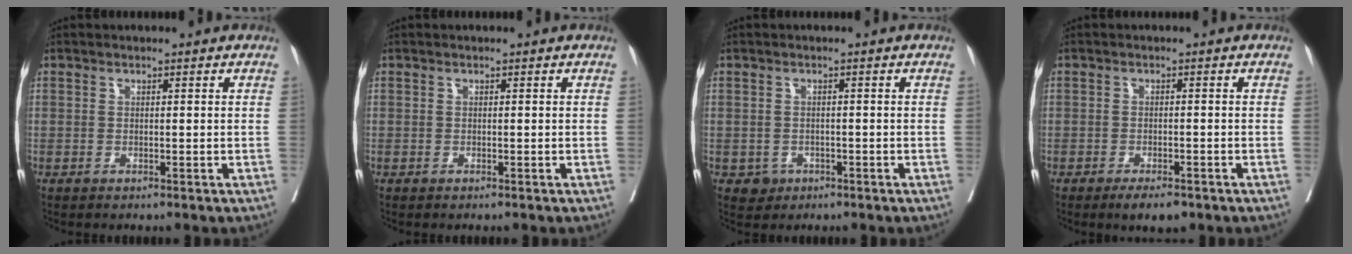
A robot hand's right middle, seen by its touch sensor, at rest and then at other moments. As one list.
[{"total": 0.0}, {"total": 2.2, "force": [-1.0, 1.9, 0.4], "torque": [0.000, 0.007, -0.010]}, {"total": 3.5, "force": [-2.5, 1.2, 2.2], "torque": [-0.029, -0.003, -0.033]}]